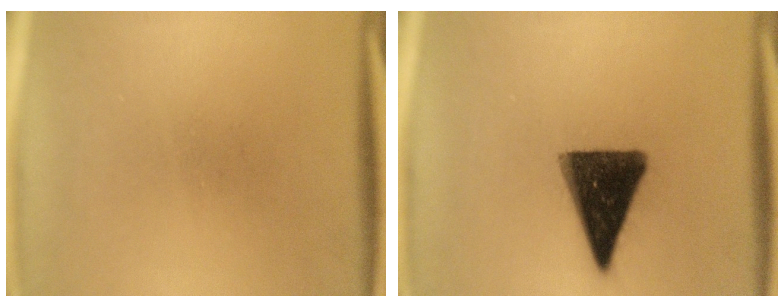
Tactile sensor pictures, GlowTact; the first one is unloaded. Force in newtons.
{"total": 14.7}